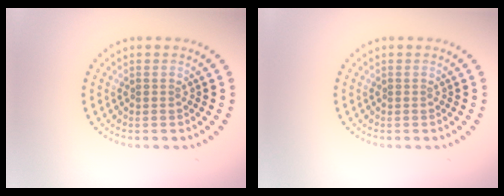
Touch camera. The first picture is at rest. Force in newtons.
{"total": 0.0}